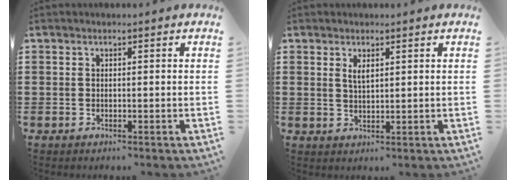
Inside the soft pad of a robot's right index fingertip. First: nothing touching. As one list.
[{"total": 2.0, "force": [1.1, 0.6, 1.5], "torque": [-0.032, 0.002, 0.018]}]